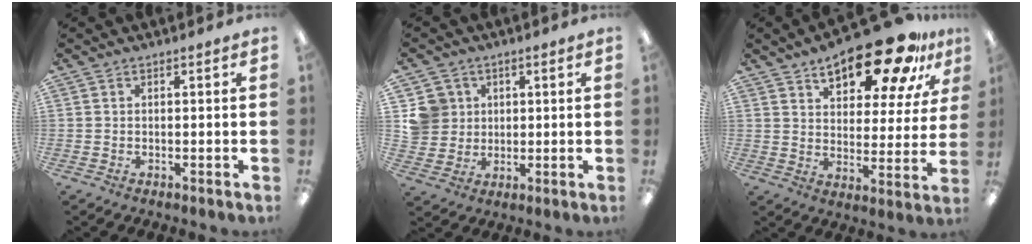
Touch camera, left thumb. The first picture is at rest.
{"total": 7.5, "force": [2.1, 7.1, 1.1], "torque": [-0.024, 0.006, 0.047]}
{"total": 18.5, "force": [13.3, 7.2, 10.7], "torque": [-0.160, -0.077, 0.222]}